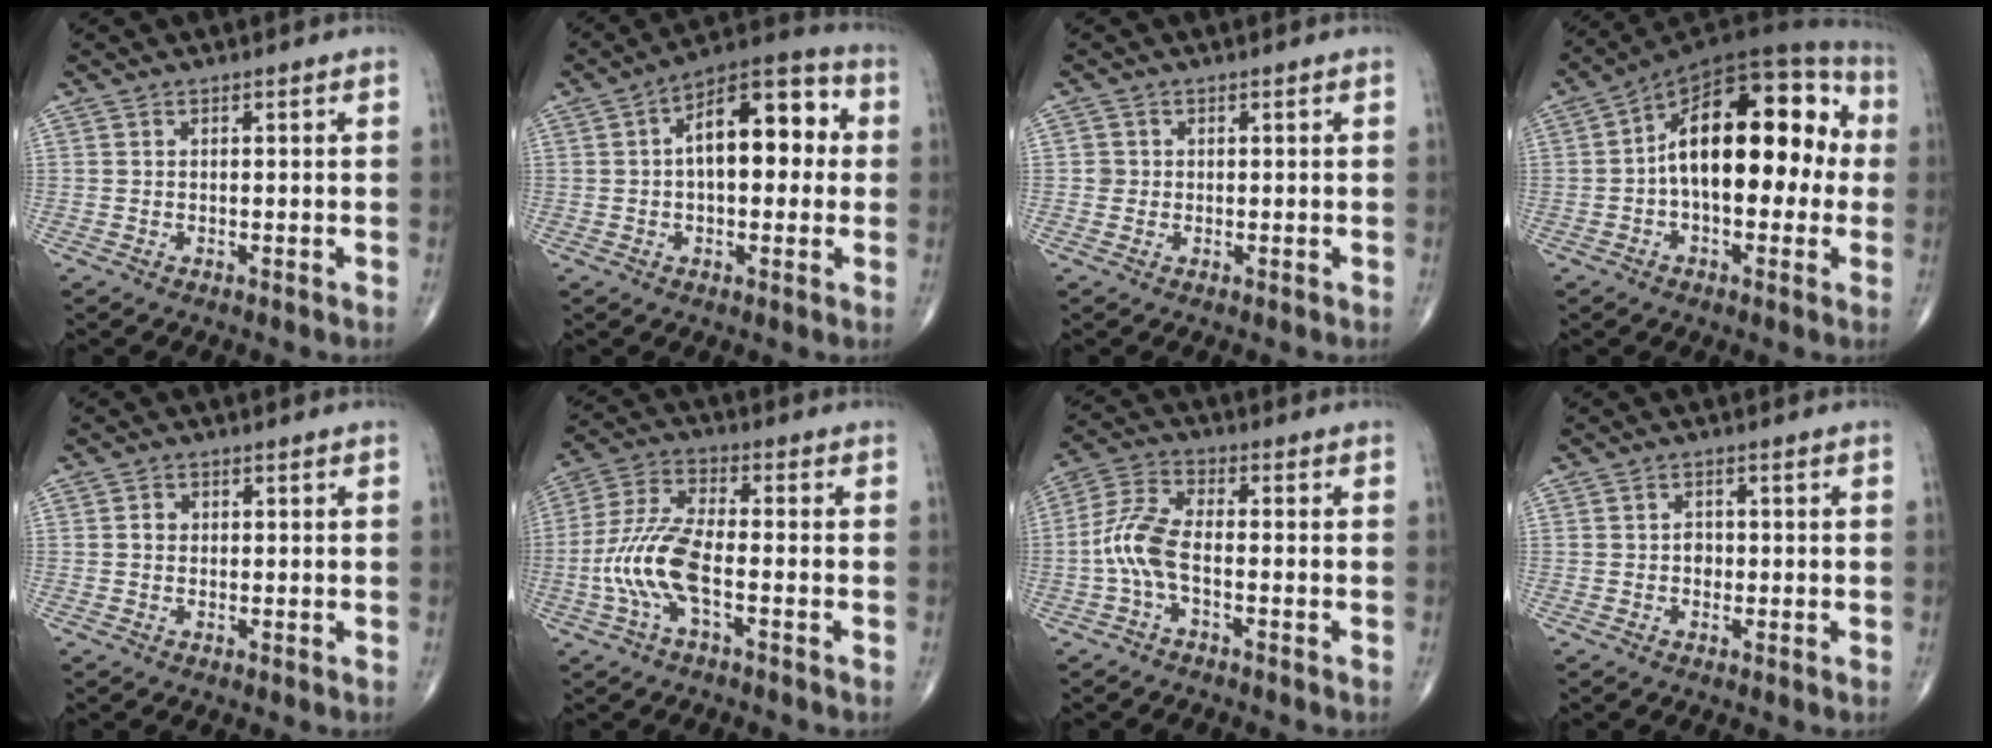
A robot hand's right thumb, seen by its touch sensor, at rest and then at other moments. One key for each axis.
{"total": 14.9, "fx": 1.9, "fy": 7.7, "fz": 12.7, "tx": -0.163, "ty": 0.036, "tz": 0.019}
{"total": 1.3, "fx": 0.0, "fy": 1.3, "fz": 0.1, "tx": 0.007, "ty": 0.004, "tz": -0.002}
{"total": 20.9, "fx": 0.8, "fy": 11.0, "fz": 17.8, "tx": -0.249, "ty": 0.048, "tz": -0.001}
{"total": 1.5, "fx": 0.1, "fy": 1.3, "fz": 0.7, "tx": -0.006, "ty": 0.003, "tz": 0.000}
{"total": 11.0, "fx": -3.0, "fy": 3.8, "fz": 9.8, "tx": -0.228, "ty": 0.028, "tz": -0.063}
{"total": 7.5, "fx": -1.9, "fy": 3.2, "fz": 6.6, "tx": -0.154, "ty": 0.025, "tz": -0.046}
{"total": 1.7, "fx": -0.3, "fy": 1.4, "fz": 0.9, "tx": -0.004, "ty": 0.005, "tz": -0.007}